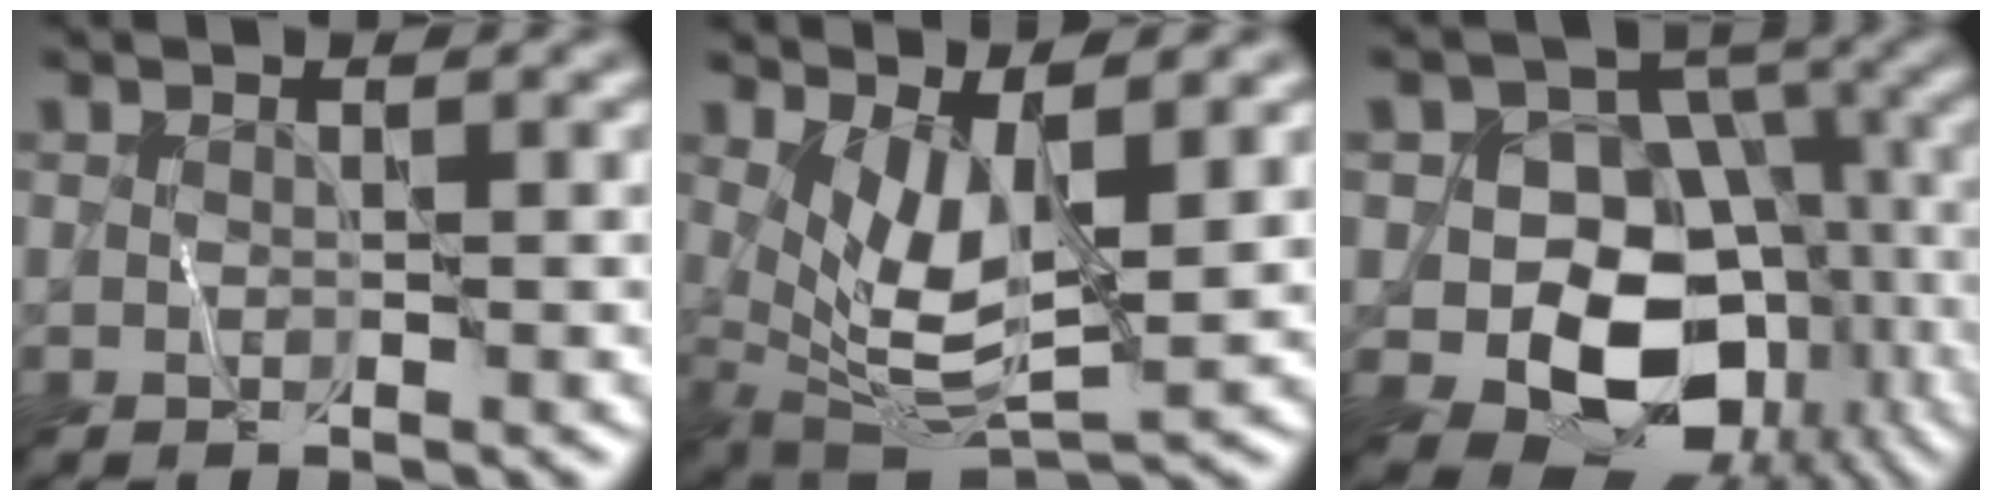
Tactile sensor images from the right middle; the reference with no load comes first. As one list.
[{"total": 5.6, "force": [1.8, 2.0, 5.0], "torque": [-0.101, -0.018, 0.038]}, {"total": 11.8, "force": [-3.3, 8.9, 7.0], "torque": [-0.090, -0.014, -0.046]}]